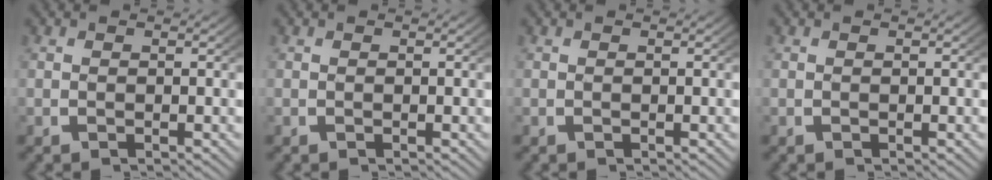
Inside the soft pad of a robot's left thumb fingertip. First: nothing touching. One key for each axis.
{"total": 0.0}
{"total": 0.0}
{"total": 0.0}